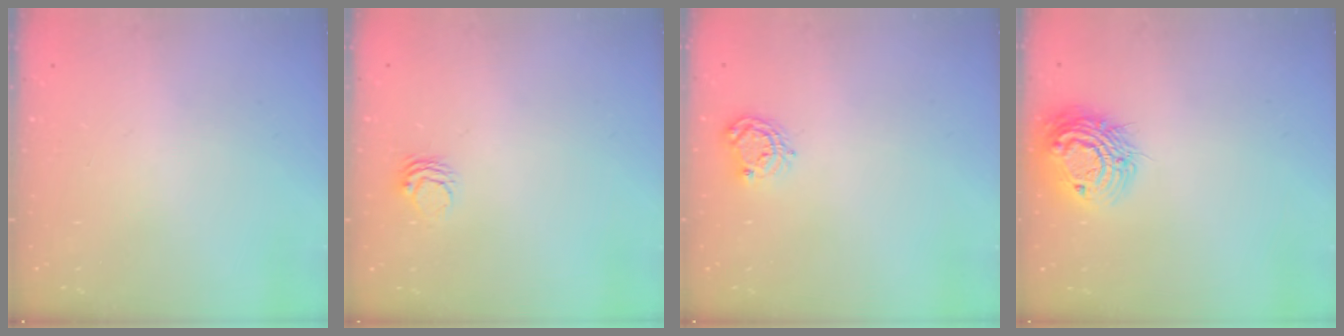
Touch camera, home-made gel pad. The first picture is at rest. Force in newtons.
{"total": 4.2, "press": 4.2, "slide": 0.4}
{"total": 5.8, "press": 5.8, "slide": 0.4}
{"total": 13.1, "press": 13.1, "slide": 0.9}